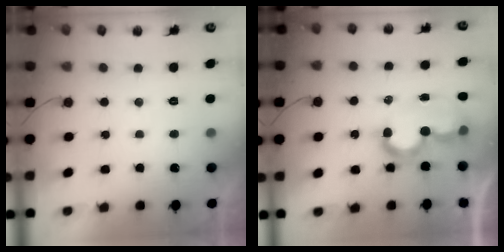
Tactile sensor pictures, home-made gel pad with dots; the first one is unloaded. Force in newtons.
{"total": 9.8, "press": 9.4, "slide": 2.9}